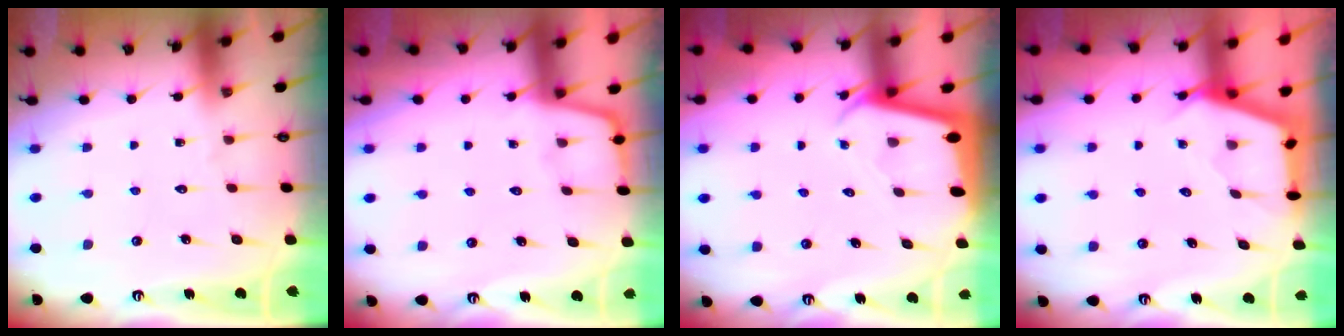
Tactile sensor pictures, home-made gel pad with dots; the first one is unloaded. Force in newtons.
{"total": 1.4, "press": 1.3, "slide": 0.3}
{"total": 2.2, "press": 2.2, "slide": 0.2}
{"total": 3.0, "press": 3.0, "slide": 0.4}